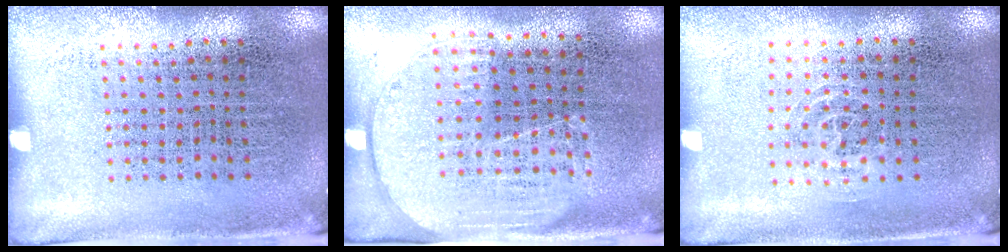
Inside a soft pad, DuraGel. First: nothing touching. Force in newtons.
{"total": 1.6, "press": 1.4, "slide": 0.8}
{"total": 0.9, "press": 0.5, "slide": 0.8}